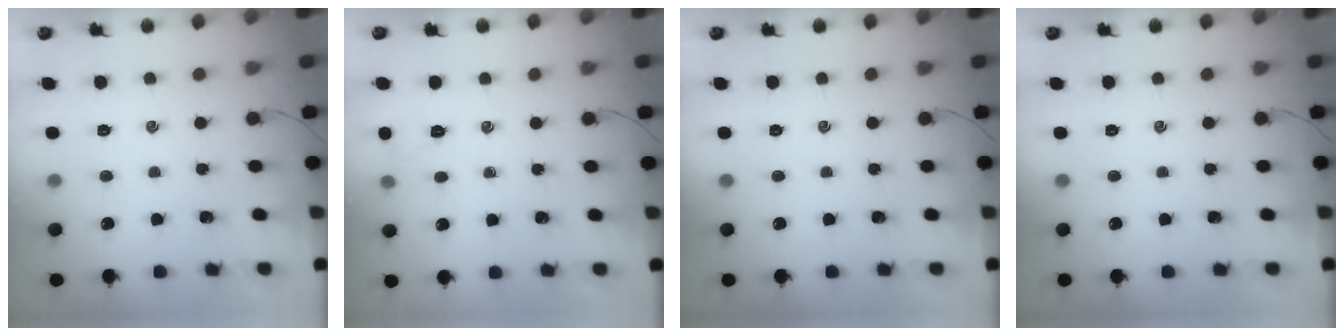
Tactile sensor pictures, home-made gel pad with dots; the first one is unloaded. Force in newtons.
{"total": 5.2, "press": 5.0, "slide": 1.4}
{"total": 0.0}
{"total": 0.0}